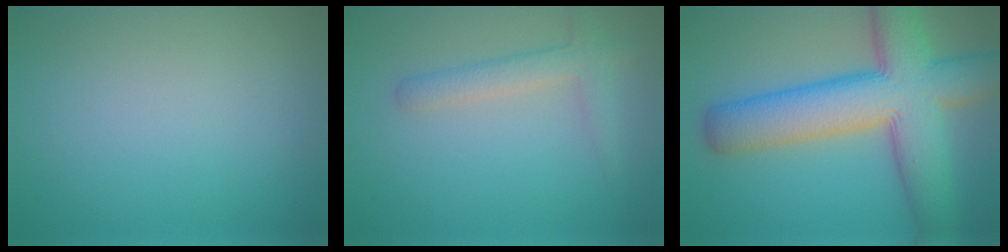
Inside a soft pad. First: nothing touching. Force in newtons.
{"total": 2.6, "press": 2.6, "slide": 0.2}
{"total": 11.8, "press": 11.8, "slide": 0.4}